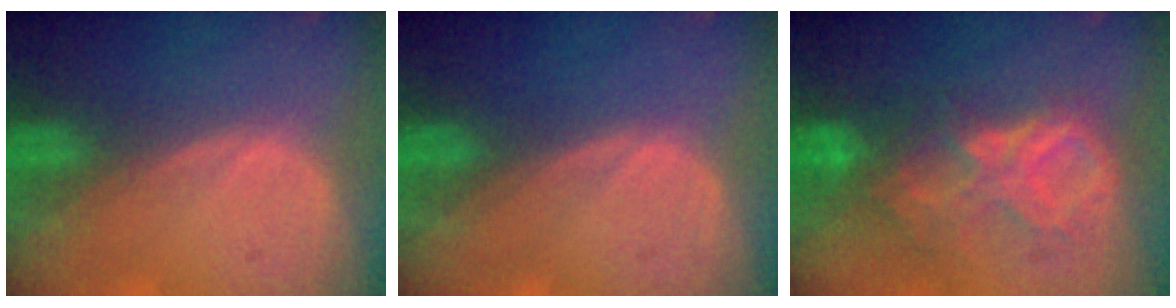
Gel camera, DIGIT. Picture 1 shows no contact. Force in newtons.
{"total": 0.0}
{"total": 8.6, "press": 7.6, "slide": 3.9}